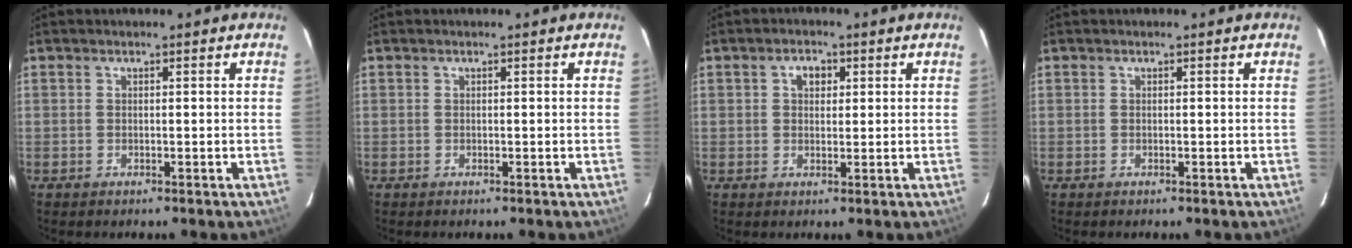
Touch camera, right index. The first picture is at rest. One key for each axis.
{"total": 0.0}
{"total": 3.1, "fx": 1.1, "fy": 2.2, "fz": 2.0, "tx": -0.029, "ty": 0.011, "tz": 0.018}
{"total": 0.0}